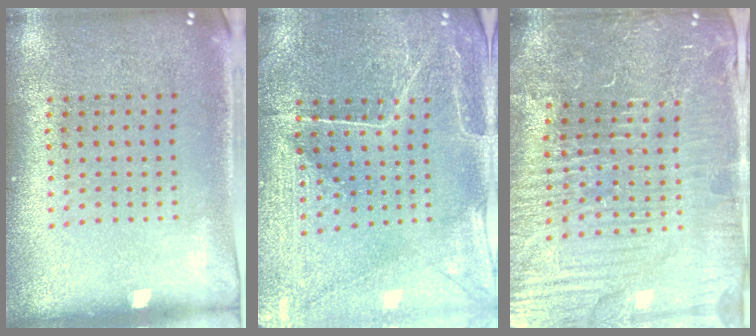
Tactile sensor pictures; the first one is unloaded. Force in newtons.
{"total": 1.3, "press": 1.3, "slide": 0.3}
{"total": 5.6, "press": 5.2, "slide": 2.2}